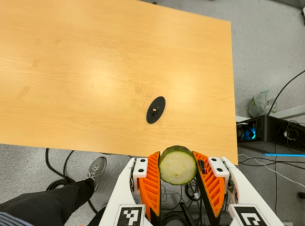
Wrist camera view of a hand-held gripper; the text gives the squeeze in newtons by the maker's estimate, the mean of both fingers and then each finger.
{"total": 11.4, "left": 10.8, "right": 12.1}